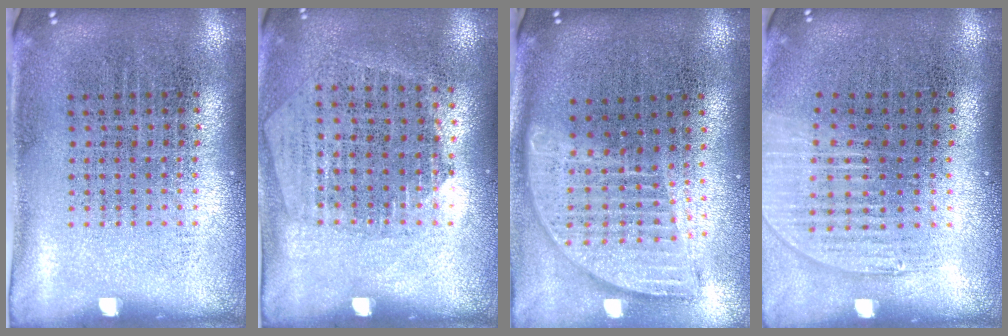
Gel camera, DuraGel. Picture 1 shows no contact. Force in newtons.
{"total": 1.2, "press": 1.1, "slide": 0.5}
{"total": 1.8, "press": 1.5, "slide": 1.0}
{"total": 1.2, "press": 1.1, "slide": 0.5}